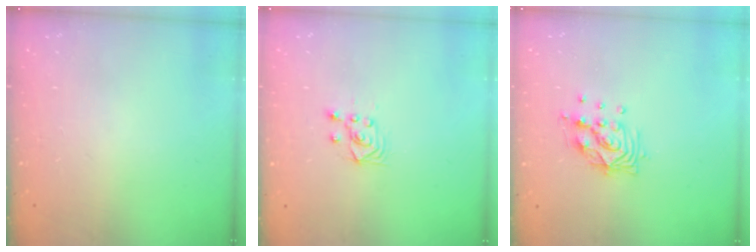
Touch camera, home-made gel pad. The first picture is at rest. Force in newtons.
{"total": 3.6, "press": 3.3, "slide": 1.5}
{"total": 10.6, "press": 10.5, "slide": 0.8}